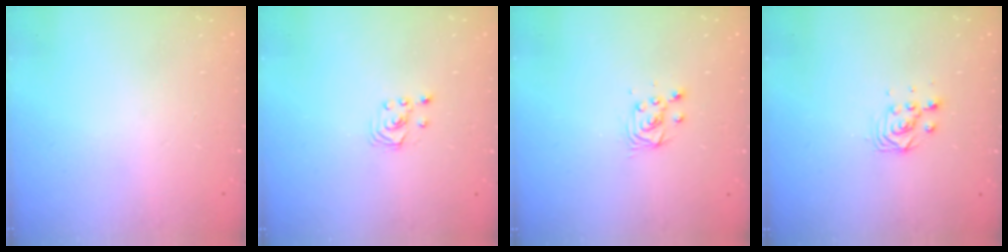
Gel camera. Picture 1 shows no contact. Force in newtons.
{"total": 1.8, "press": 1.8, "slide": 0.2}
{"total": 4.2, "press": 4.2, "slide": 0.5}
{"total": 5.3, "press": 5.2, "slide": 0.2}